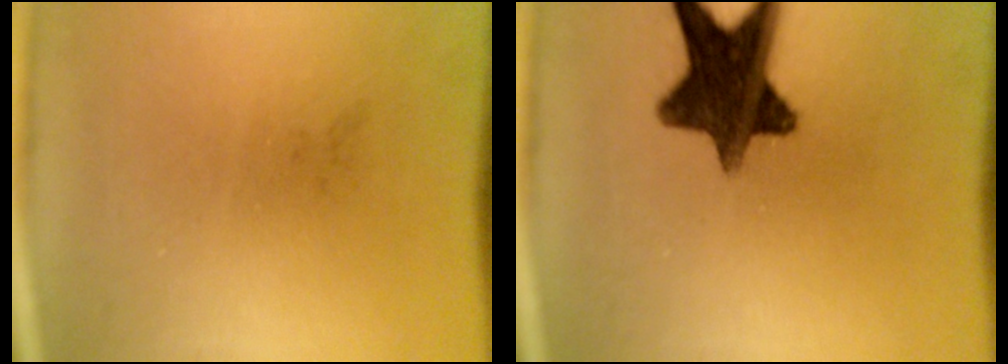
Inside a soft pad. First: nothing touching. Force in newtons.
{"total": 12.8}